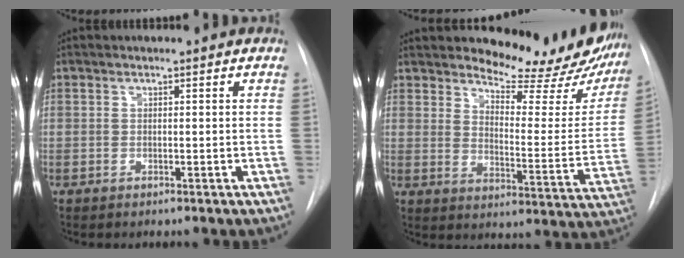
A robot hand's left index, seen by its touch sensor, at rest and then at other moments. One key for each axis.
{"total": 19.9, "fx": 17.9, "fy": 5.2, "fz": 7.2, "tx": -0.083, "ty": -0.086, "tz": 0.215}